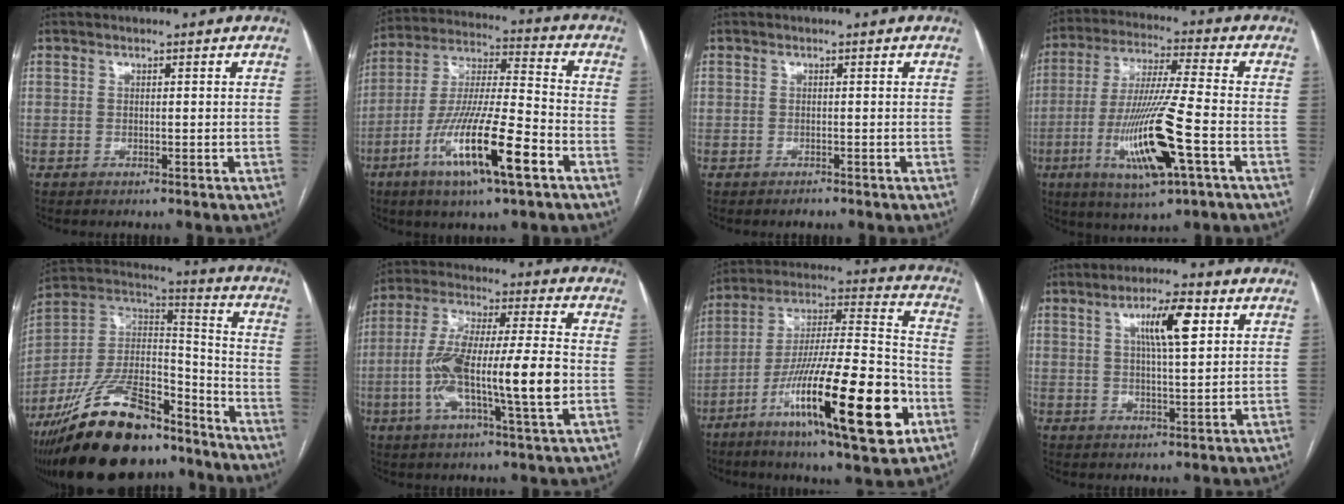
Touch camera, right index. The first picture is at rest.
{"total": 16.7, "force": [-7.6, 1.6, 14.8], "torque": [-0.289, -0.017, -0.136]}
{"total": 0.9, "force": [-0.8, 0.4, 0.2], "torque": [-0.003, 0.001, -0.009]}
{"total": 15.8, "force": [-5.1, 0.7, 14.9], "torque": [-0.301, -0.019, -0.091]}
{"total": 26.3, "force": [-19.4, 9.3, 15.1], "torque": [-0.288, 0.001, -0.337]}
{"total": 16.8, "force": [-2.9, 1.6, 16.5], "torque": [-0.312, 0.009, -0.051]}
{"total": 25.2, "force": [-10.5, 3.3, 22.7], "torque": [-0.371, -0.023, -0.170]}
{"total": 7.5, "force": [2.8, 1.1, 6.9], "torque": [-0.122, 0.010, 0.047]}